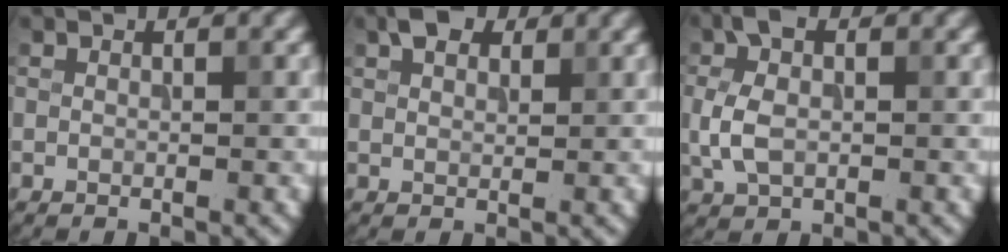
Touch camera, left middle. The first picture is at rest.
{"total": 2.7, "force": [1.6, 1.5, 1.5], "torque": [-0.029, 0.006, 0.029]}
{"total": 4.2, "force": [0.0, 2.7, 3.2], "torque": [-0.081, 0.006, -0.006]}